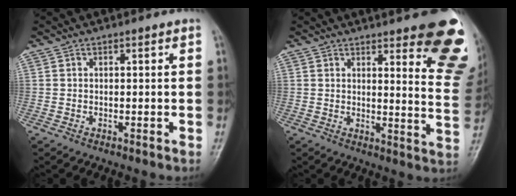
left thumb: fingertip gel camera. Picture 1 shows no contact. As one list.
[{"total": 17.1, "force": [10.6, 4.7, 12.6], "torque": [-0.111, -0.069, 0.113]}]